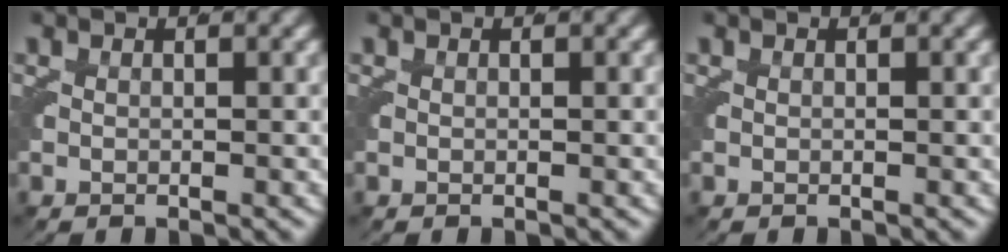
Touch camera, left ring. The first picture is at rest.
{"total": 0.0}
{"total": 0.0}